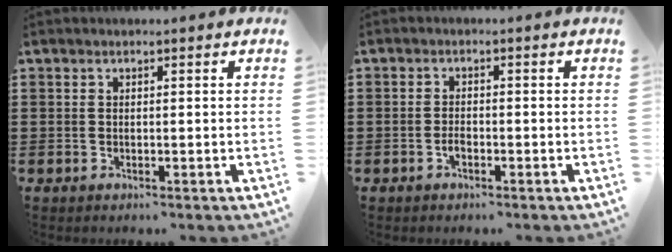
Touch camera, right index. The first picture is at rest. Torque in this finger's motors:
{"motor_torque": [2.14, 0.00, 0.27, -0.07]}